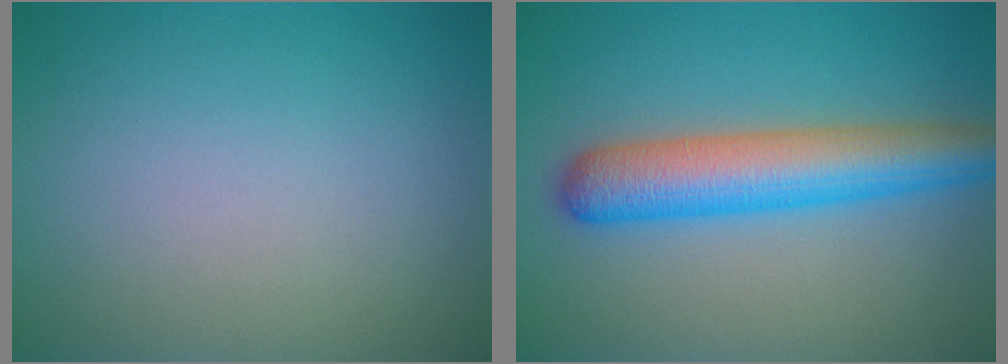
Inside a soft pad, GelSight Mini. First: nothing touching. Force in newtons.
{"total": 6.8, "press": 6.8, "slide": 0.2}